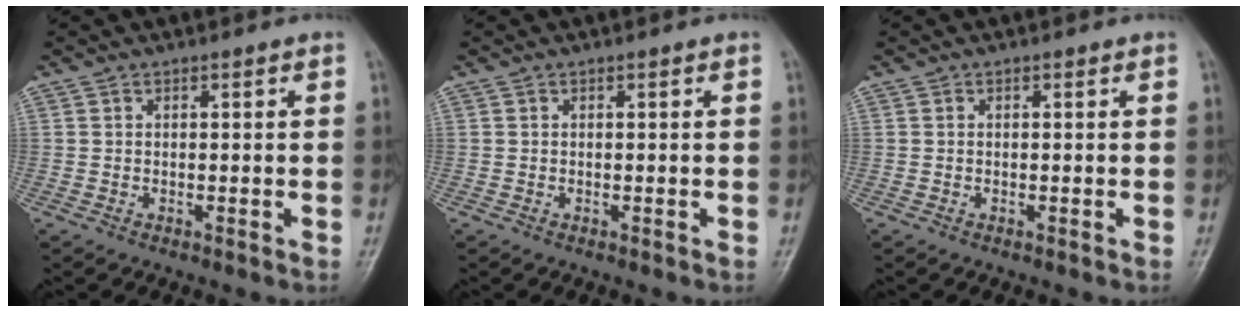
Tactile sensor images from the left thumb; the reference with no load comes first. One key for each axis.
{"total": 0.0}
{"total": 0.0}